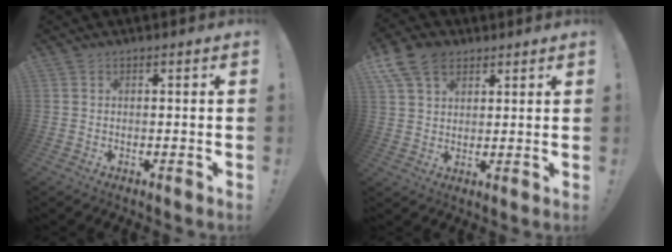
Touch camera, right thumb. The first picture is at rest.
{"total": 10.4, "force": [5.8, 7.0, 5.0], "torque": [-0.091, -0.013, 0.115]}